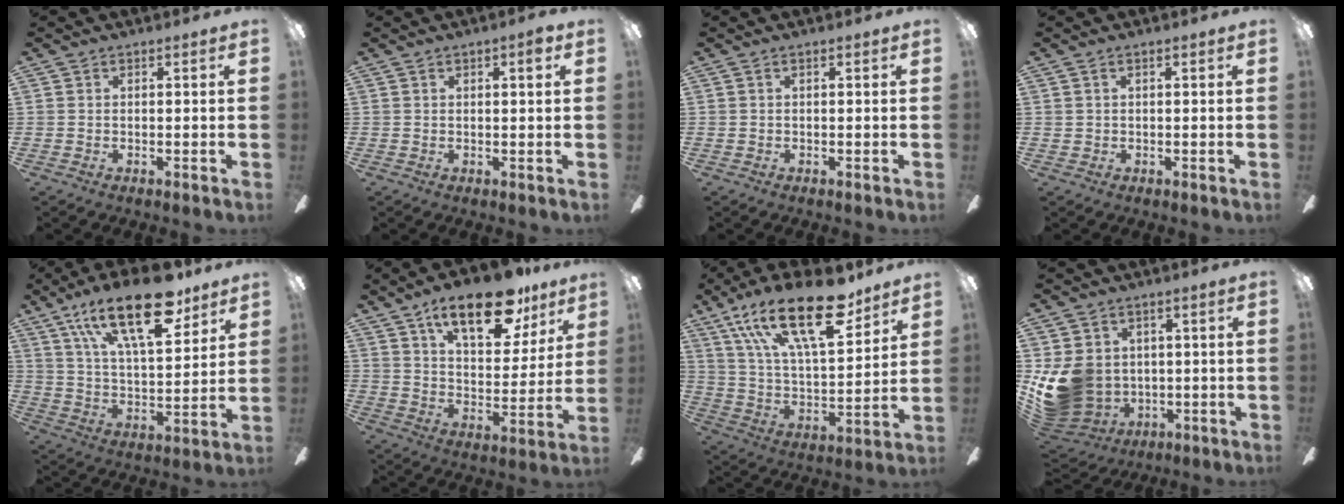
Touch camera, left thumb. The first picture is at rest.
{"total": 2.0, "force": [1.2, 0.5, 1.5], "torque": [-0.016, -0.004, 0.017]}
{"total": 0.0}
{"total": 0.7, "force": [0.3, 0.6, 0.3], "torque": [-0.007, 0.004, 0.004]}
{"total": 22.5, "force": [14.1, 9.0, 15.1], "torque": [-0.244, -0.066, 0.235]}
{"total": 19.9, "force": [13.2, 8.7, 12.1], "torque": [-0.176, -0.071, 0.220]}
{"total": 25.2, "force": [15.6, 9.7, 17.2], "torque": [-0.306, -0.084, 0.263]}
{"total": 13.2, "force": [0.1, 11.4, 6.6], "torque": [-0.161, -0.013, 0.007]}